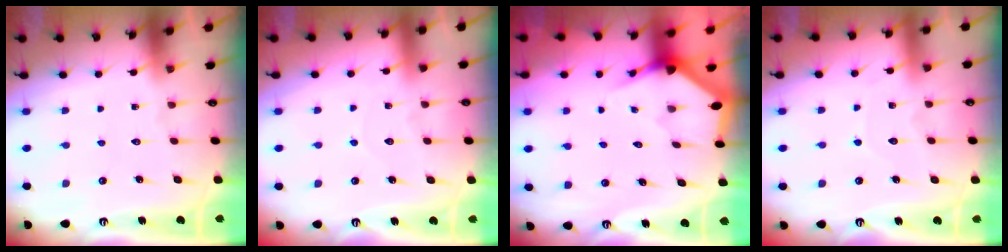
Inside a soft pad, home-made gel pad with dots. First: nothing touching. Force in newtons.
{"total": 4.1, "press": 4.0, "slide": 0.3}
{"total": 3.1, "press": 3.1, "slide": 0.2}
{"total": 4.9, "press": 4.9, "slide": 0.5}